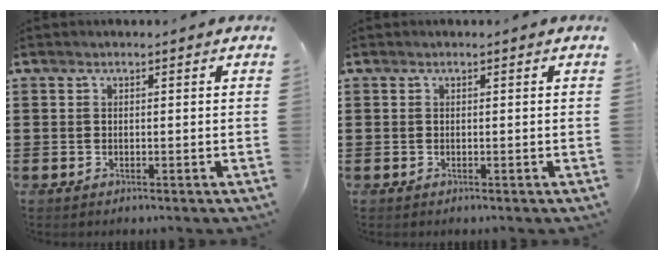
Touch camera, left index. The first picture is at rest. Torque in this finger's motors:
{"motor_torque": [0.05, 0.04, 0.03, -0.01]}